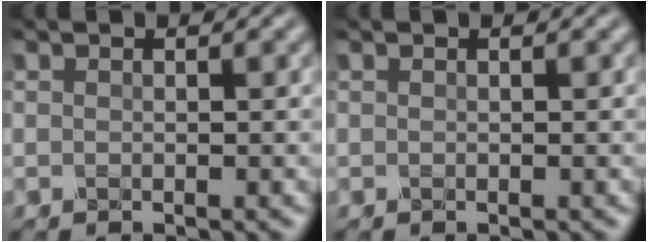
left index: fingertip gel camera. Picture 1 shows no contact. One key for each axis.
{"total": 0.0}